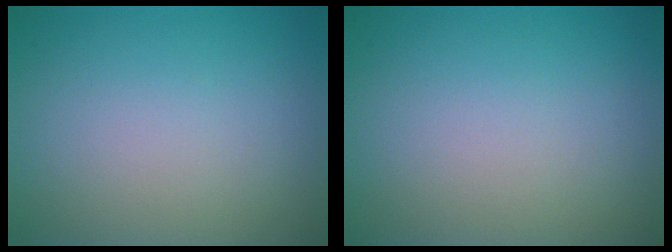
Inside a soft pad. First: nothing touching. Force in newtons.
{"total": 0.0}